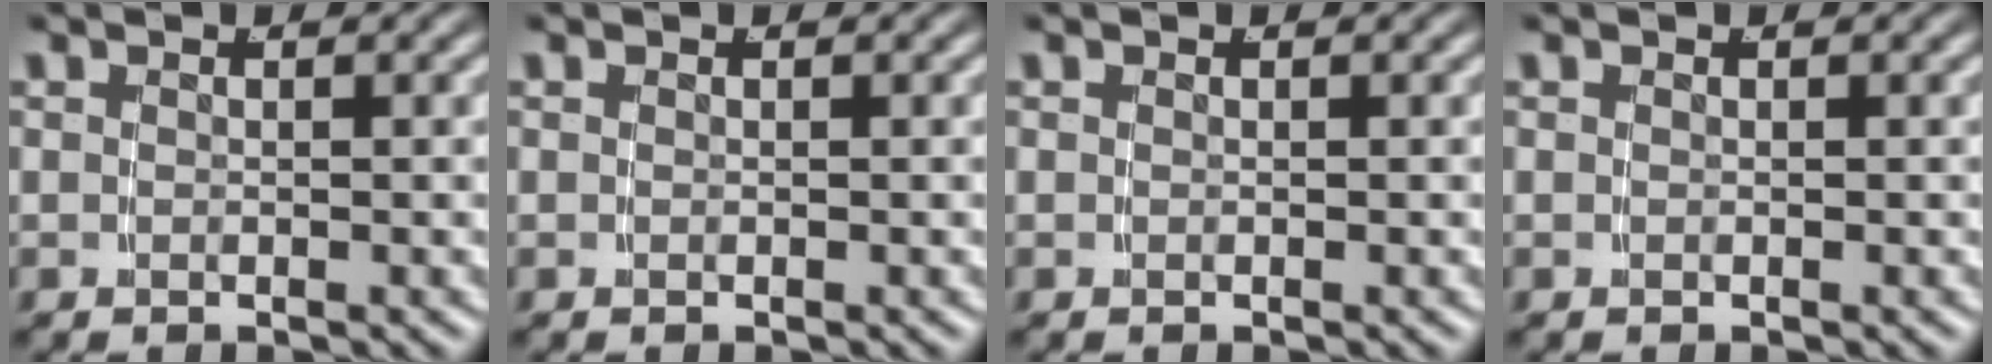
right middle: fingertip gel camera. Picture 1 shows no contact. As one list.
[{"total": 0.0}, {"total": 0.0}, {"total": 0.0}]